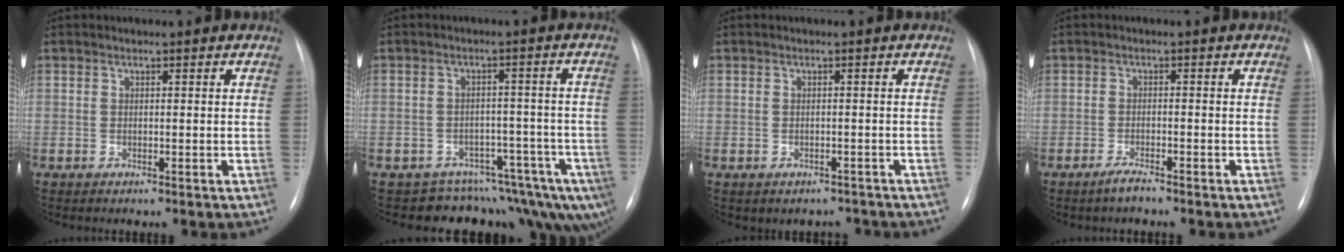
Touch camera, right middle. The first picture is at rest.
{"total": 11.4, "force": [-9.4, 5.6, 3.2], "torque": [-0.018, 0.043, -0.110]}
{"total": 3.1, "force": [-2.5, 1.8, 0.2], "torque": [-0.002, 0.015, -0.029]}
{"total": 2.1, "force": [-1.8, 0.1, 1.1], "torque": [-0.029, -0.005, -0.034]}